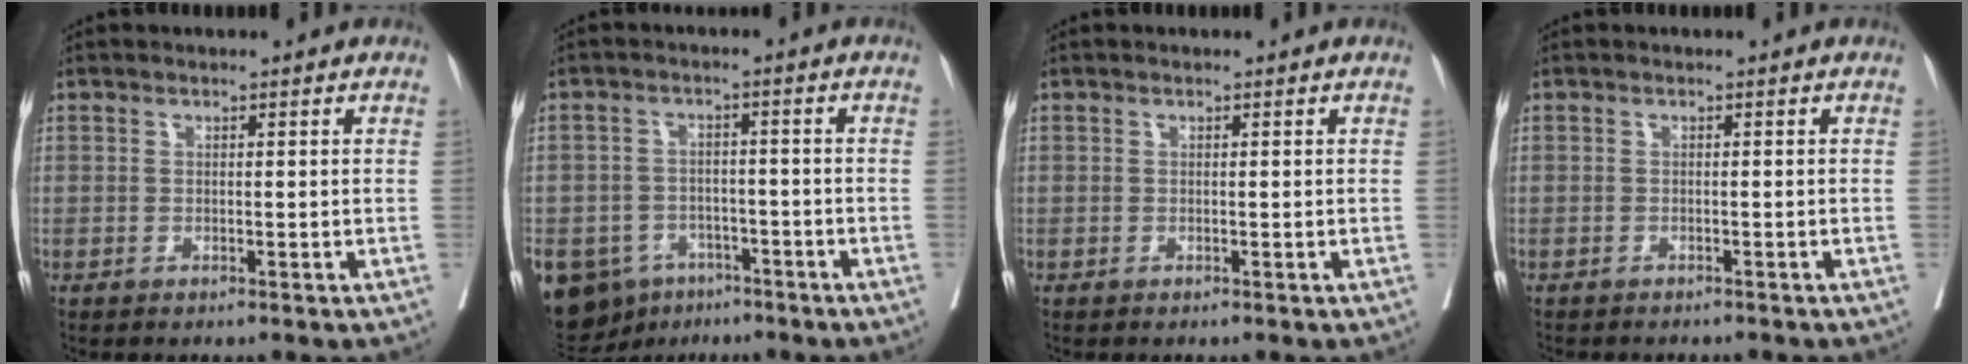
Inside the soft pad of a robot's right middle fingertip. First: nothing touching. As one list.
[{"total": 15.6, "force": [-8.6, 11.6, 6.0], "torque": [-0.157, 0.010, -0.114]}, {"total": 0.0}, {"total": 4.4, "force": [-3.9, 1.4, 1.4], "torque": [-0.016, -0.003, -0.049]}]